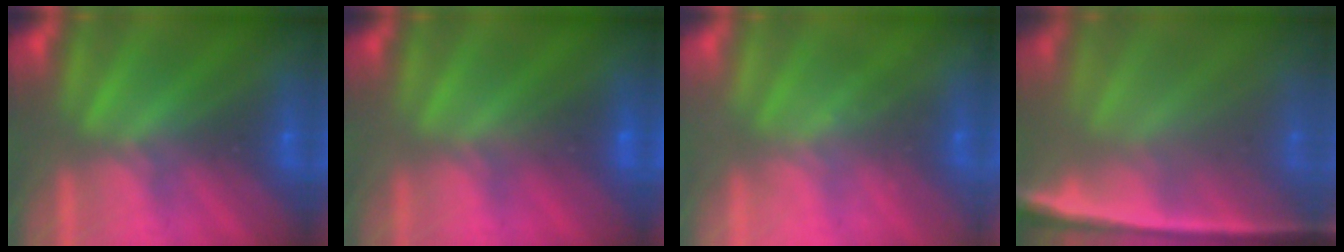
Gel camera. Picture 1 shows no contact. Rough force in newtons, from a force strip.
{"total": 3.1}
{"total": 2.4}
{"total": 8.0}